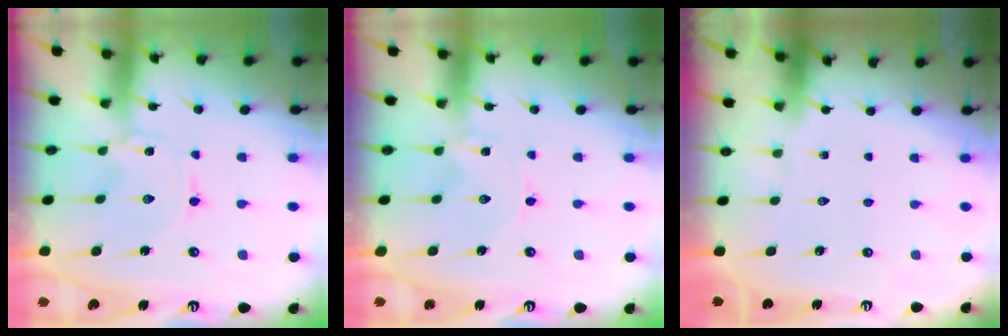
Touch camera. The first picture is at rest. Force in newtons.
{"total": 0.0}
{"total": 0.0}